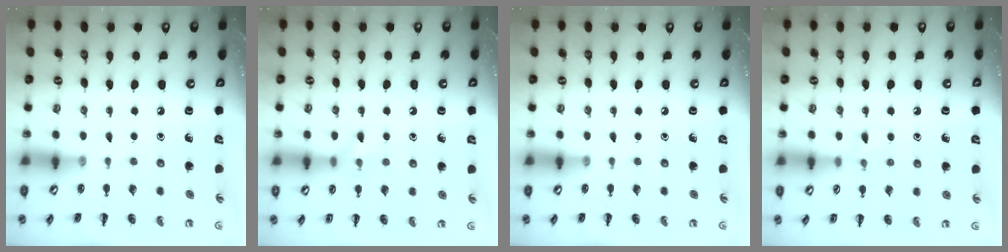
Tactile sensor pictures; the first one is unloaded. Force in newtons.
{"total": 6.6, "press": 6.5, "slide": 0.9}
{"total": 0.0}
{"total": 6.7, "press": 6.3, "slide": 2.3}